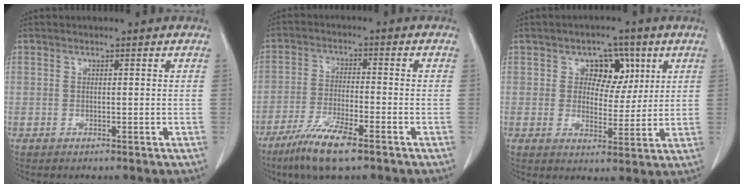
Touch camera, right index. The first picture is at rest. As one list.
[{"total": 8.6, "force": [-5.9, 1.0, 6.3], "torque": [-0.125, -0.020, -0.108]}, {"total": 6.4, "force": [2.5, 4.6, 3.7], "torque": [-0.040, 0.010, 0.037]}]